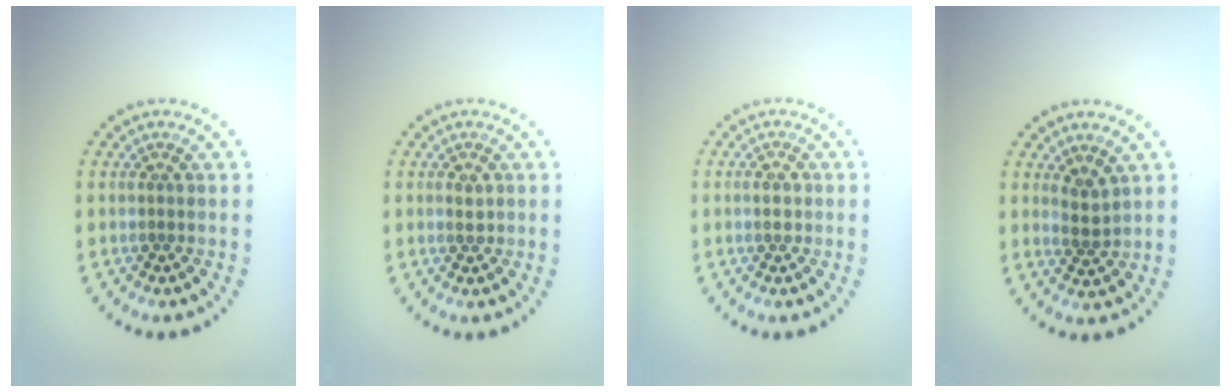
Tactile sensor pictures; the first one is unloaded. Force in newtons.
{"total": 1.1, "press": 1.1, "slide": 0.1}
{"total": 1.2, "press": 1.2, "slide": 0.1}
{"total": 1.7, "press": 1.5, "slide": 0.9}